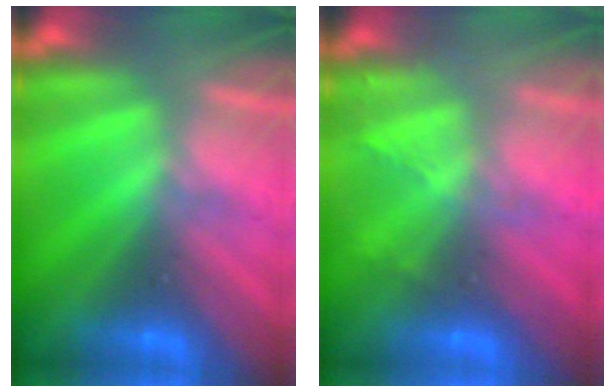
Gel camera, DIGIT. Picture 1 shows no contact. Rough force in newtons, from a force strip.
{"total": 2.2}